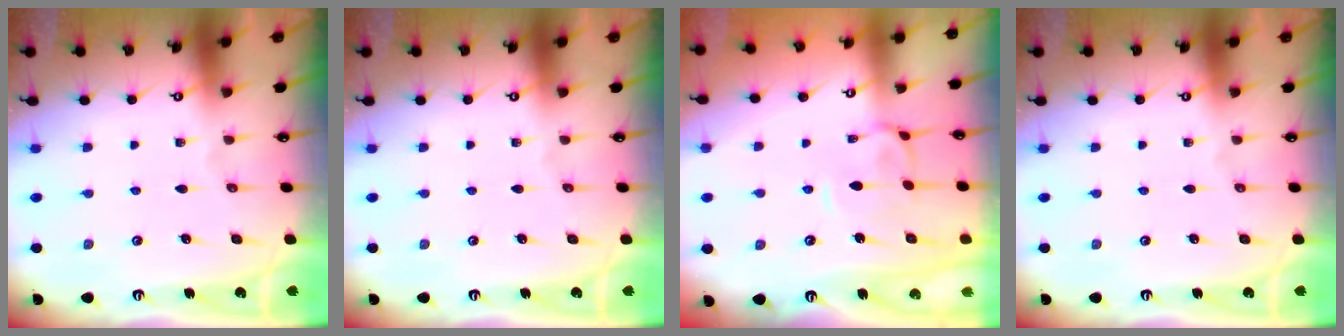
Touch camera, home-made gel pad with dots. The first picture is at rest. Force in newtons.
{"total": 0.0}
{"total": 1.5, "press": 1.3, "slide": 0.7}
{"total": 0.0}